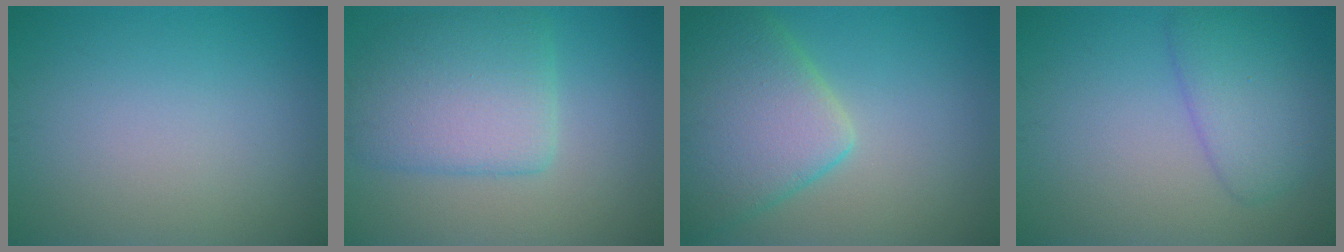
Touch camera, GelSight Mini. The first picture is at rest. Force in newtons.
{"total": 5.8, "press": 5.8, "slide": 0.6}
{"total": 8.2, "press": 8.2, "slide": 0.5}
{"total": 3.9, "press": 3.9, "slide": 0.2}